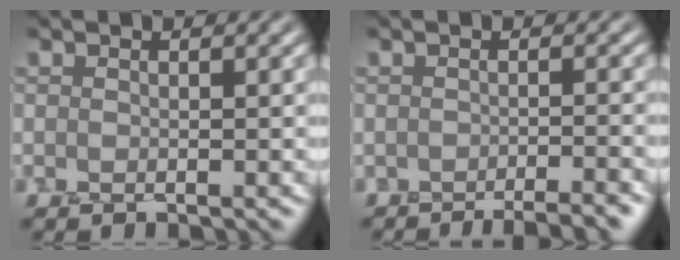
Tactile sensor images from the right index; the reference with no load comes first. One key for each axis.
{"total": 3.5, "fx": -3.0, "fy": 0.7, "fz": 1.7, "tx": 0.007, "ty": 0.007, "tz": -0.032}